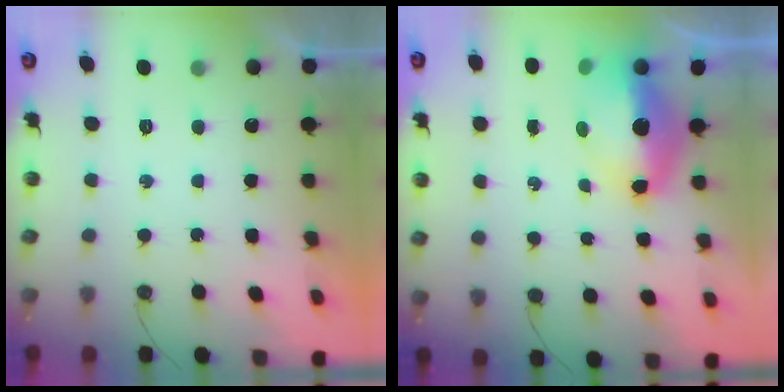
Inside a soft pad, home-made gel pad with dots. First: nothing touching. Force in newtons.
{"total": 12.8, "press": 12.8, "slide": 1.2}